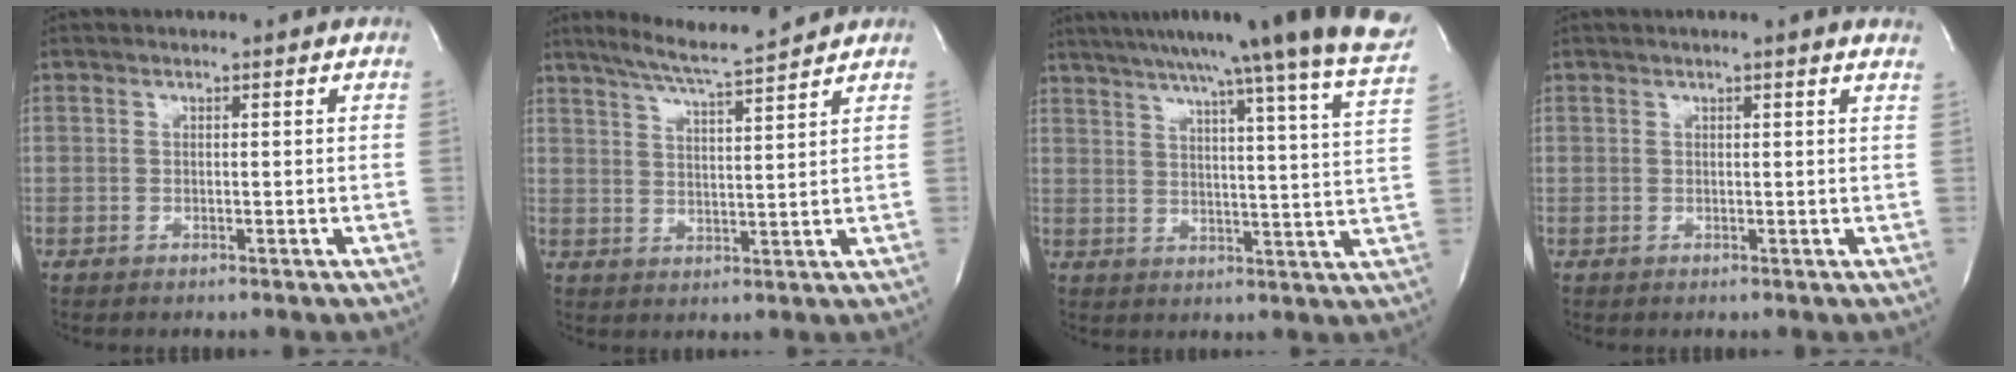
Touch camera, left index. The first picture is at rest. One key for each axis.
{"total": 8.3, "fx": 7.4, "fy": -1.0, "fz": 3.6, "tx": -0.067, "ty": -0.002, "tz": 0.124}
{"total": 27.9, "fx": 23.7, "fy": -0.6, "fz": 14.7, "tx": -0.215, "ty": -0.047, "tz": 0.296}
{"total": 2.9, "fx": 2.3, "fy": -0.3, "fz": 1.7, "tx": -0.024, "ty": 0.009, "tz": 0.023}